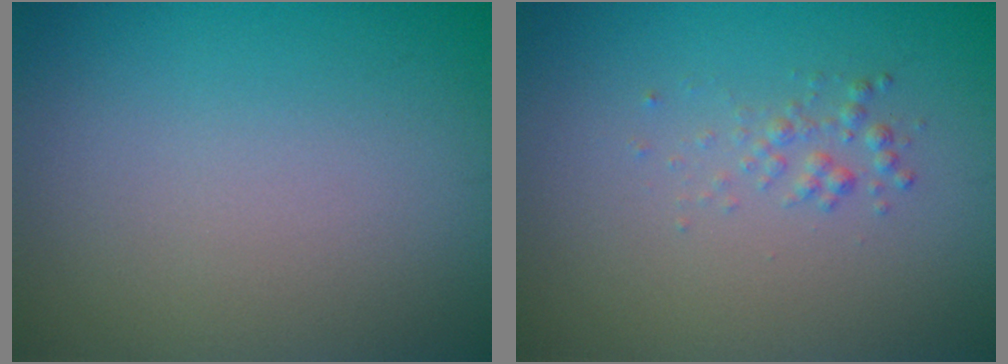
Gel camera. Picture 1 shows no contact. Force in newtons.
{"total": 1.1, "press": 1.1, "slide": 0.1}